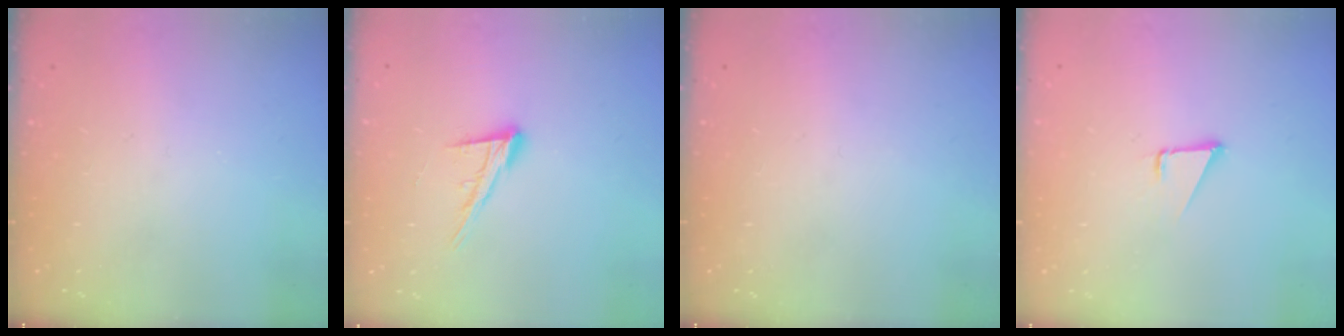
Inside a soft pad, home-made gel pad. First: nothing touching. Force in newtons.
{"total": 12.3, "press": 12.0, "slide": 2.5}
{"total": 0.0}
{"total": 1.7, "press": 1.7, "slide": 0.1}